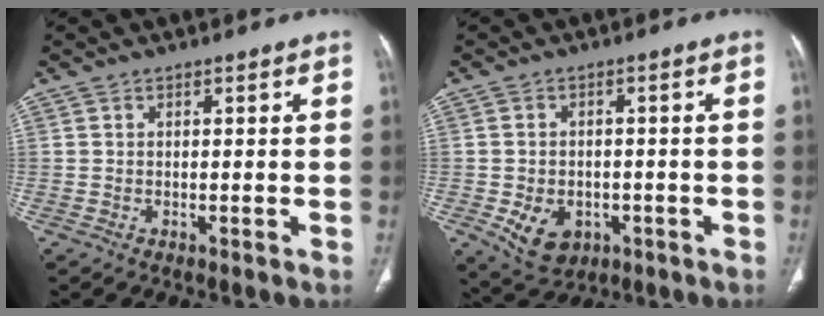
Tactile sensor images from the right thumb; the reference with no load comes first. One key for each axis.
{"total": 7.9, "fx": -2.7, "fy": 5.9, "fz": 4.6, "tx": -0.066, "ty": 0.011, "tz": -0.027}